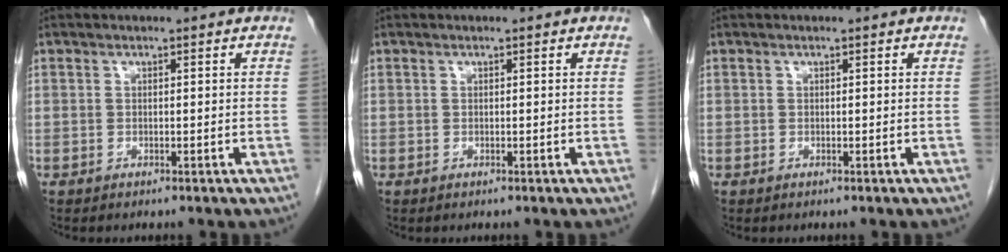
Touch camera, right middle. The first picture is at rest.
{"total": 0.0}
{"total": 0.0}